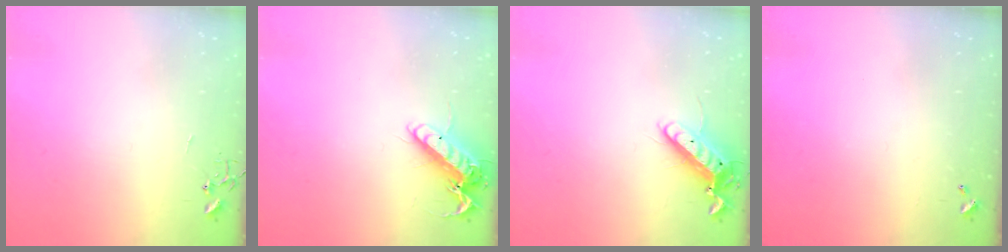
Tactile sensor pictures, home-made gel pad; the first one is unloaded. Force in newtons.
{"total": 14.3, "press": 14.2, "slide": 1.9}
{"total": 11.9, "press": 11.7, "slide": 2.2}
{"total": 0.0}